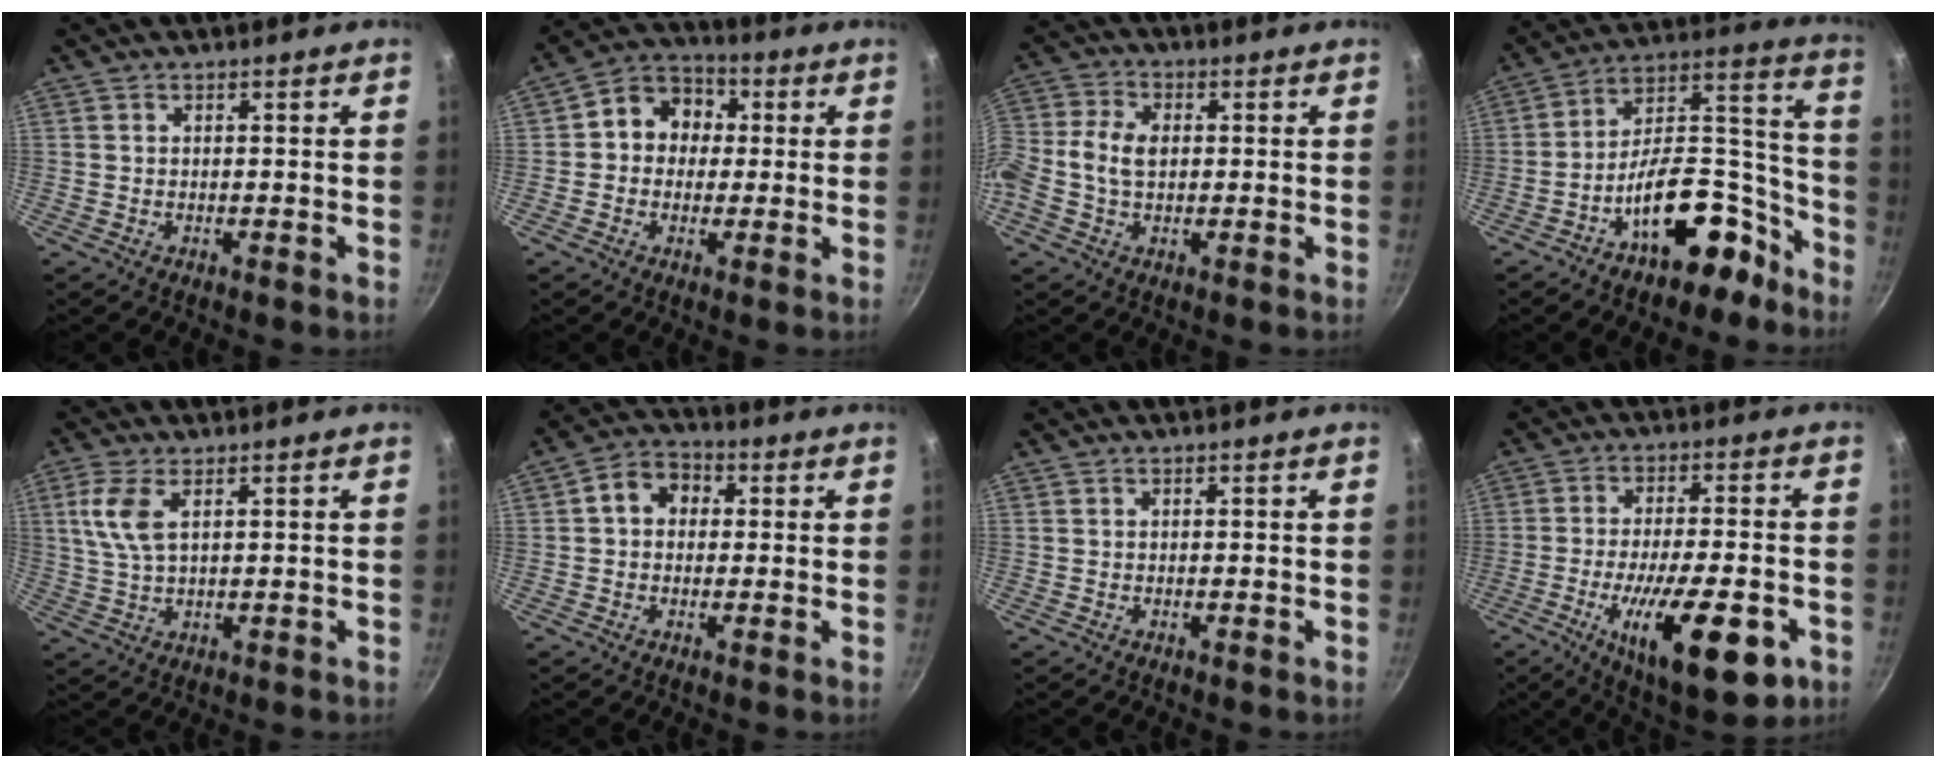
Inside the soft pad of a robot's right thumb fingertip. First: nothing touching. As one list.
[{"total": 9.6, "force": [1.0, 8.3, 4.7], "torque": [-0.035, 0.023, -0.006]}, {"total": 8.1, "force": [-0.1, 5.4, 6.0], "torque": [-0.127, 0.025, -0.017]}, {"total": 18.9, "force": [-10.8, 9.4, 12.3], "torque": [-0.119, 0.123, -0.167]}, {"total": 6.8, "force": [2.3, 3.1, 5.6], "torque": [-0.120, -0.001, 0.049]}, {"total": 6.9, "force": [1.1, 5.6, 4.0], "torque": [-0.037, 0.017, 0.002]}, {"total": 0.0}, {"total": 19.9, "force": [-7.4, 6.7, 17.2], "torque": [-0.248, 0.010, -0.106]}]